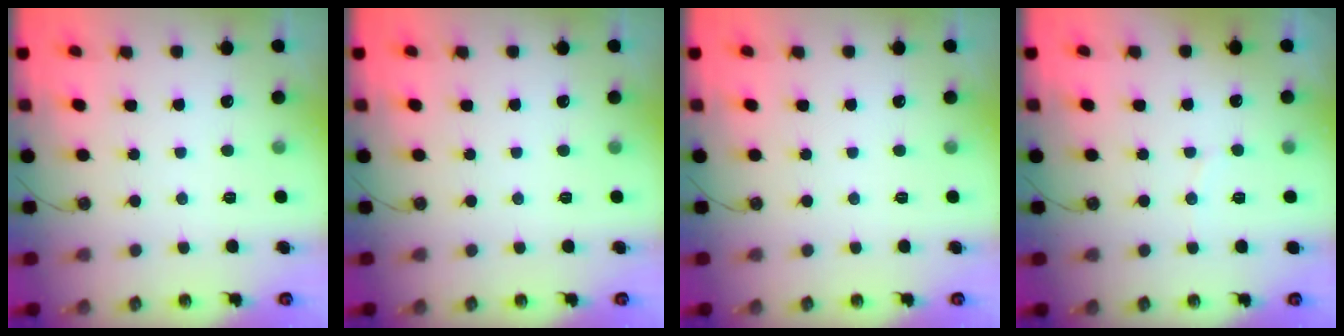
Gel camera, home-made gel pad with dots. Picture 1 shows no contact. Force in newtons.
{"total": 0.0}
{"total": 0.0}
{"total": 2.2, "press": 2.0, "slide": 0.9}